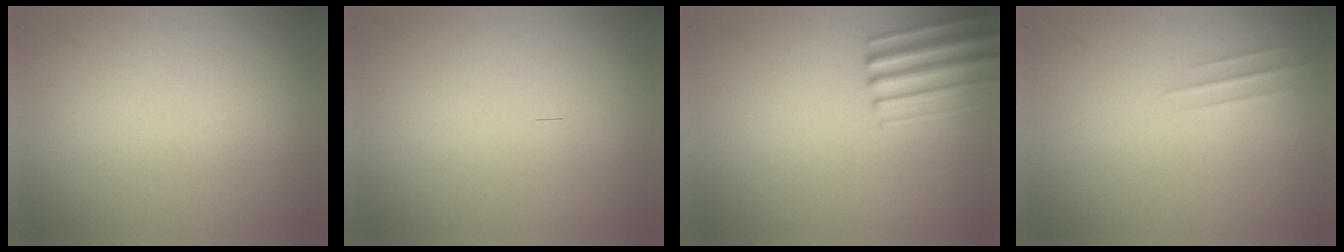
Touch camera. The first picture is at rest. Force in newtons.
{"total": 0.0}
{"total": 3.4}
{"total": 1.2}